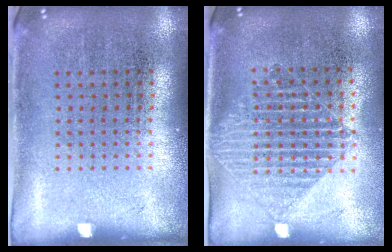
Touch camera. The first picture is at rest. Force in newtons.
{"total": 1.5, "press": 1.3, "slide": 0.7}